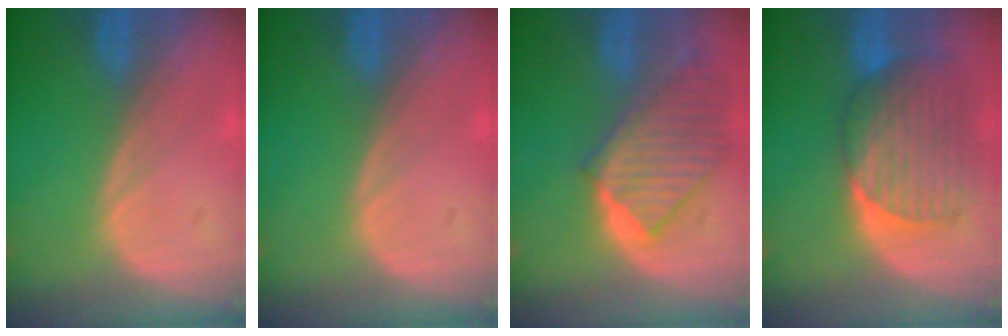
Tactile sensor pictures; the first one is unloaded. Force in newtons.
{"total": 0.0}
{"total": 9.6, "press": 8.4, "slide": 4.6}
{"total": 9.0, "press": 8.5, "slide": 2.9}